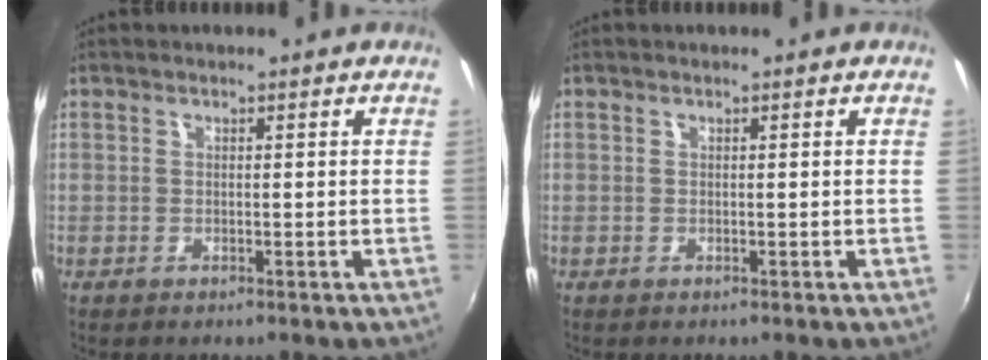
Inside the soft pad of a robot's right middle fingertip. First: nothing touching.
{"total": 0.0}